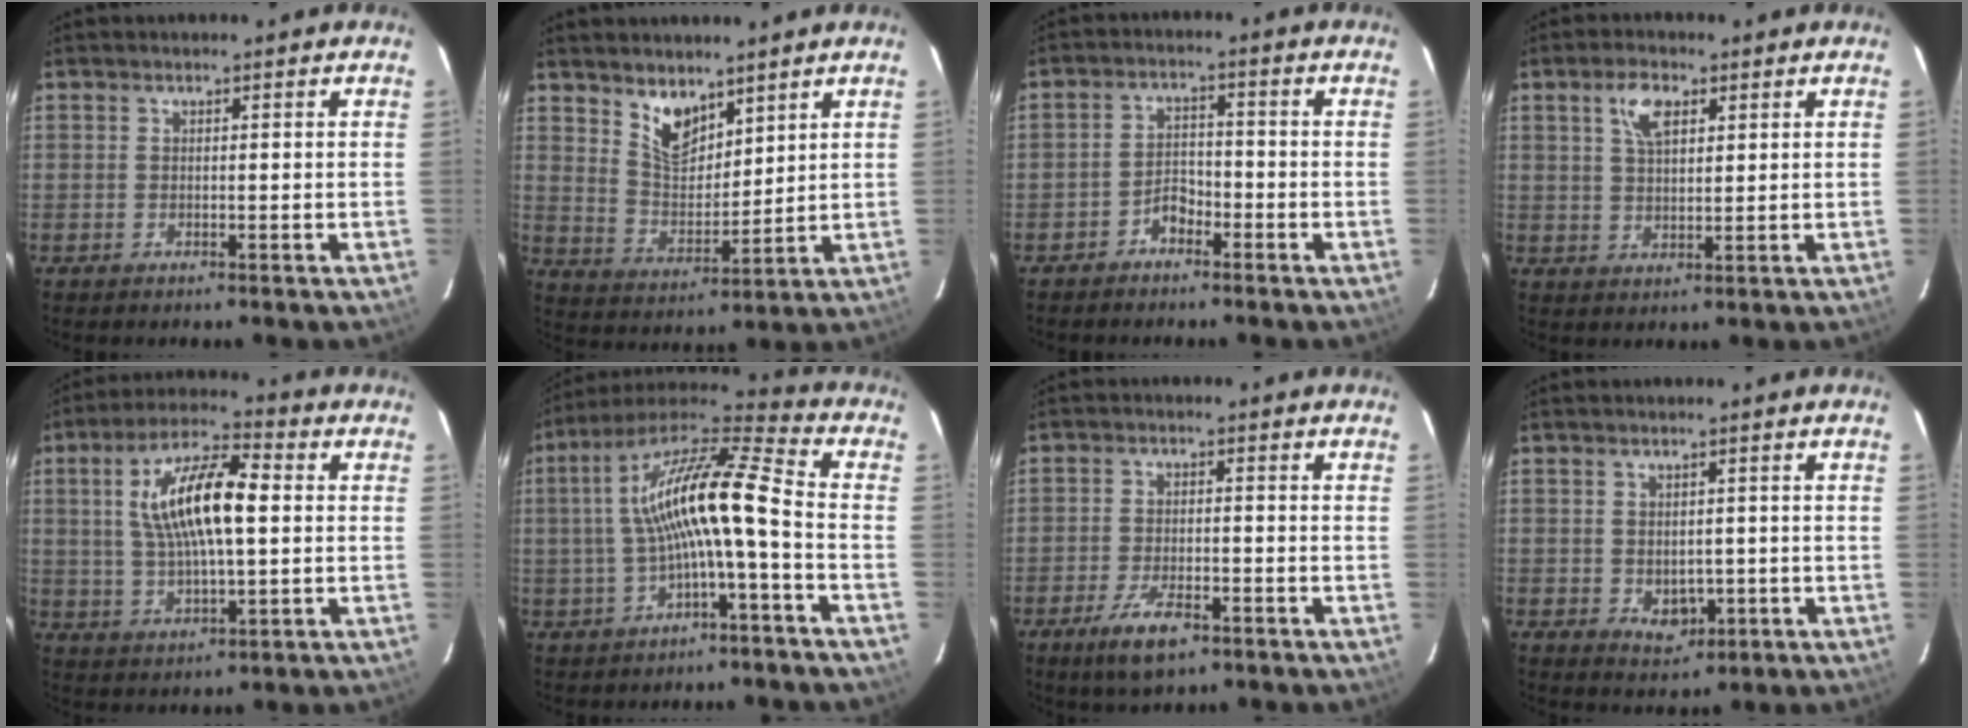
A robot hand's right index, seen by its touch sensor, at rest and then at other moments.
{"total": 7.8, "force": [5.5, 3.8, 3.9], "torque": [-0.061, 0.000, 0.110]}
{"total": 3.5, "force": [-2.7, 1.8, 1.2], "torque": [-0.031, 0.011, -0.046]}
{"total": 5.5, "force": [2.5, 2.6, 4.1], "torque": [-0.074, 0.011, 0.047]}
{"total": 14.5, "force": [2.2, 4.8, 13.5], "torque": [-0.251, 0.018, 0.040]}
{"total": 15.6, "force": [-1.4, 2.1, 15.4], "torque": [-0.287, 0.022, -0.028]}
{"total": 7.2, "force": [-4.5, 2.4, 5.1], "torque": [-0.120, -0.011, -0.079]}
{"total": 4.2, "force": [-0.8, 3.3, 2.4], "torque": [-0.041, -0.007, 0.001]}